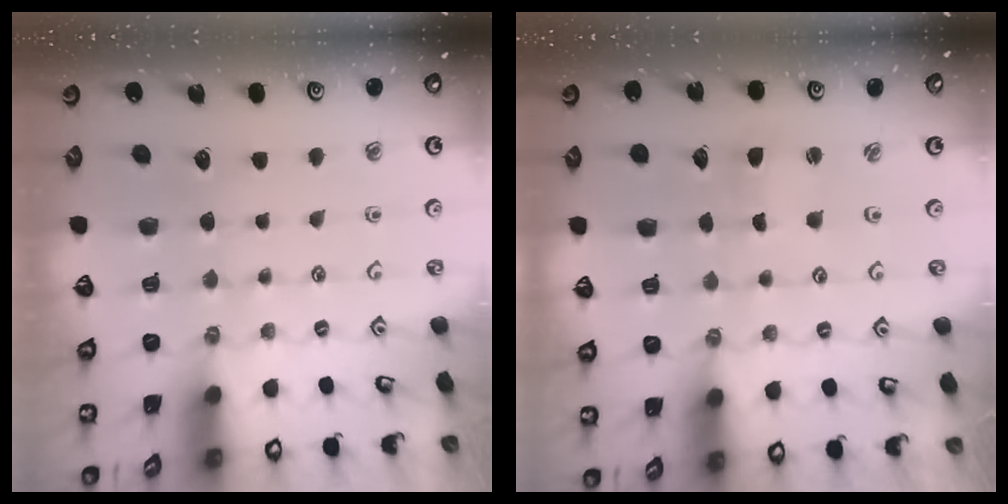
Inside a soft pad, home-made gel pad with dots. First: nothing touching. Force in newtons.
{"total": 0.9, "press": 0.9, "slide": 0.1}